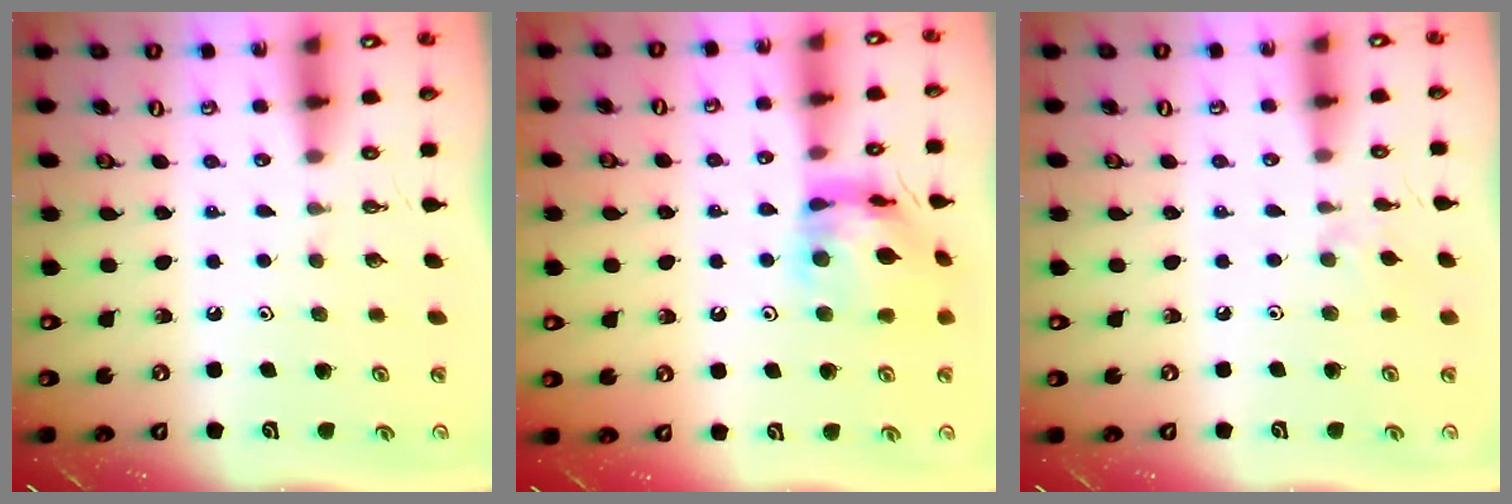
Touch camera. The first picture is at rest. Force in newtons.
{"total": 13.1, "press": 13.0, "slide": 1.4}
{"total": 2.6, "press": 2.5, "slide": 0.5}